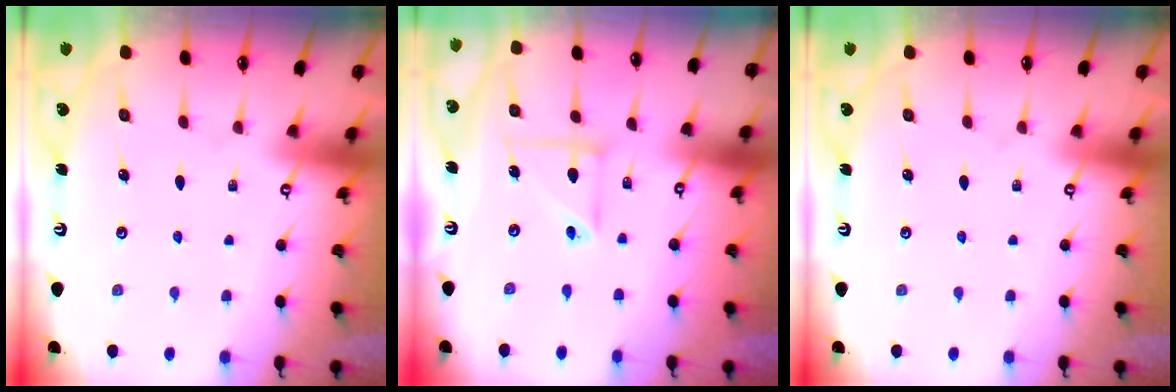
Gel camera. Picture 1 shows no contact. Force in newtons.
{"total": 6.0, "press": 6.0, "slide": 0.5}
{"total": 0.0}